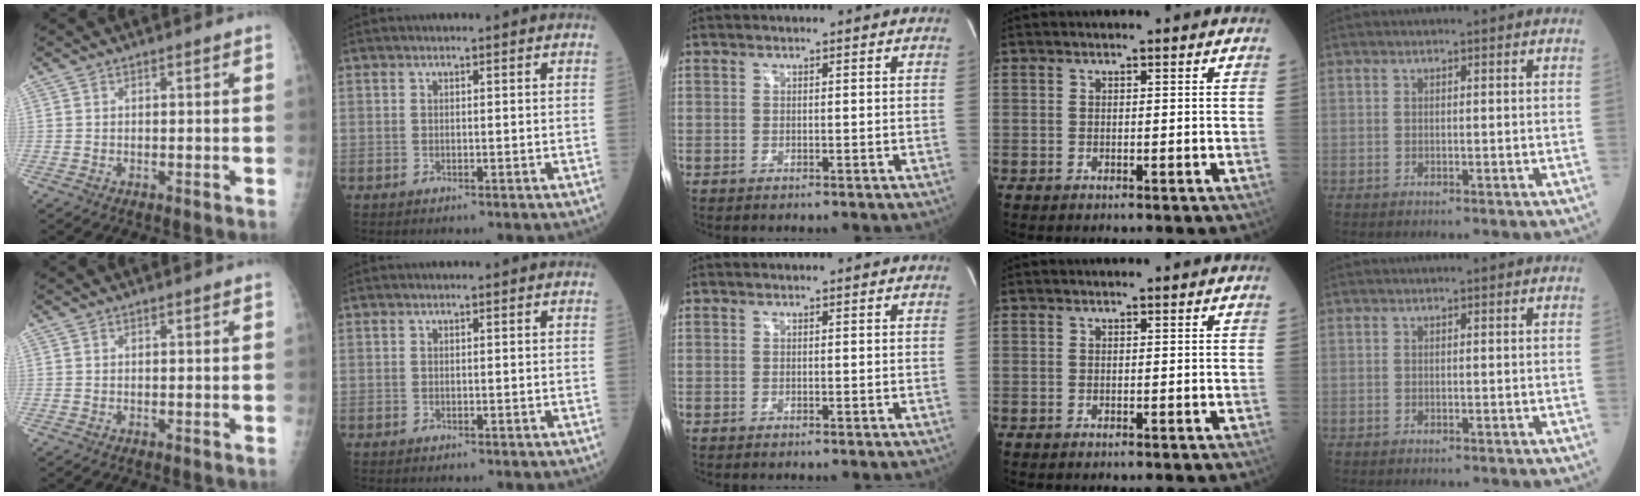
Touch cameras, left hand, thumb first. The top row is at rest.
{}